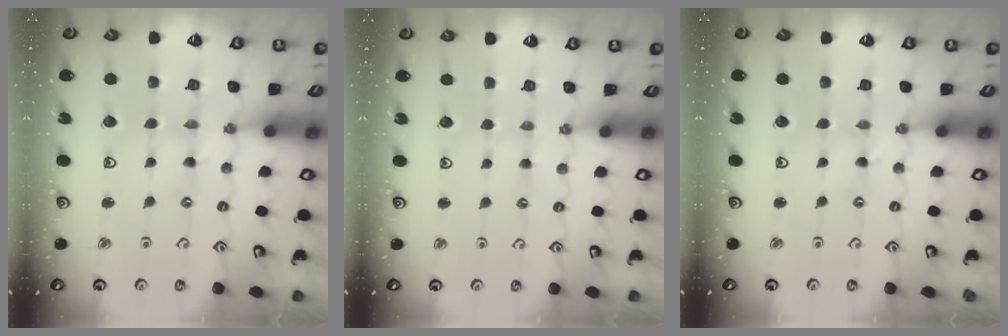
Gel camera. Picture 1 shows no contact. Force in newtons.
{"total": 1.0, "press": 1.0, "slide": 0.2}
{"total": 0.0}